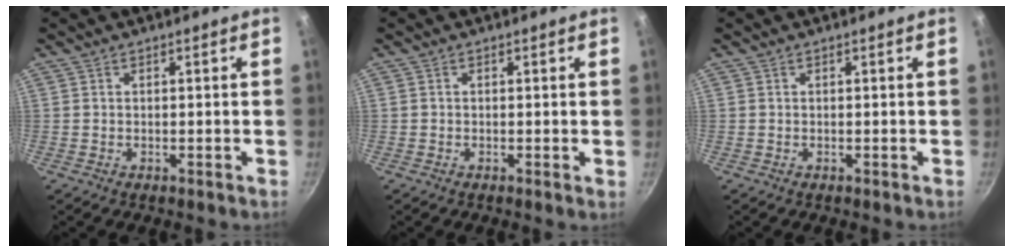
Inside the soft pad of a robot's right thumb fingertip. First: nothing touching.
{"total": 0.0}
{"total": 0.0}